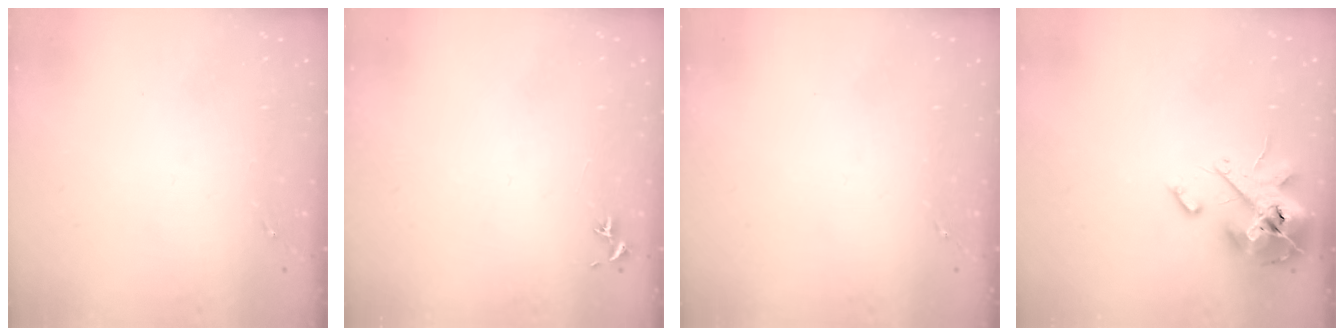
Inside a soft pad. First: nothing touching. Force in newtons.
{"total": 0.8, "press": 0.7, "slide": 0.3}
{"total": 0.0}
{"total": 15.4, "press": 15.2, "slide": 2.6}